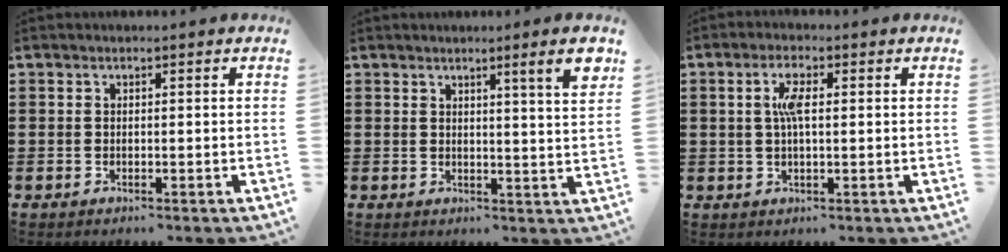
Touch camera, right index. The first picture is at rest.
{"total": 4.3, "force": [2.7, -0.7, 3.3], "torque": [-0.047, -0.017, 0.038]}
{"total": 4.2, "force": [0.7, 1.3, 3.9], "torque": [-0.080, 0.009, 0.009]}